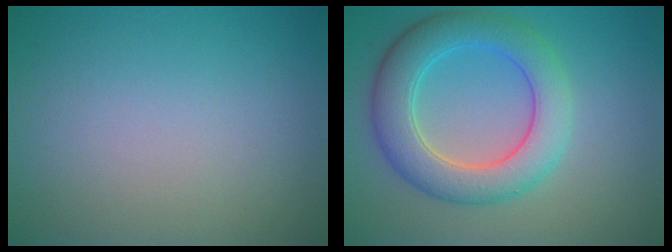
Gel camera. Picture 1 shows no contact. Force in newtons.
{"total": 6.4, "press": 6.4, "slide": 0.3}